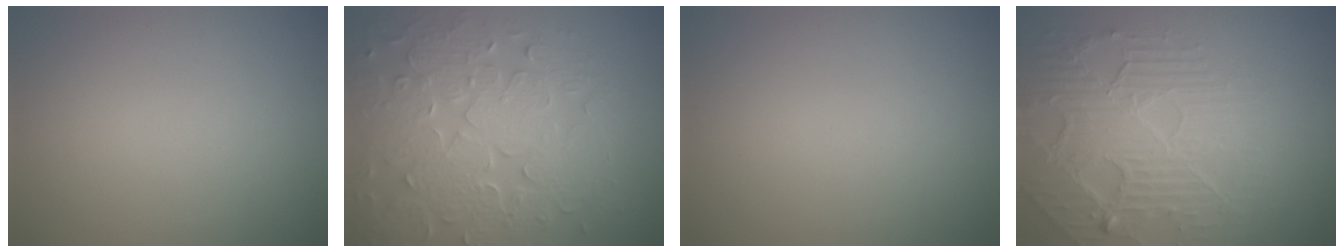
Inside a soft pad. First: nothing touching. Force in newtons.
{"total": 8.3, "press": 6.2, "slide": 5.6}
{"total": 0.0}
{"total": 6.7, "press": 4.9, "slide": 4.5}